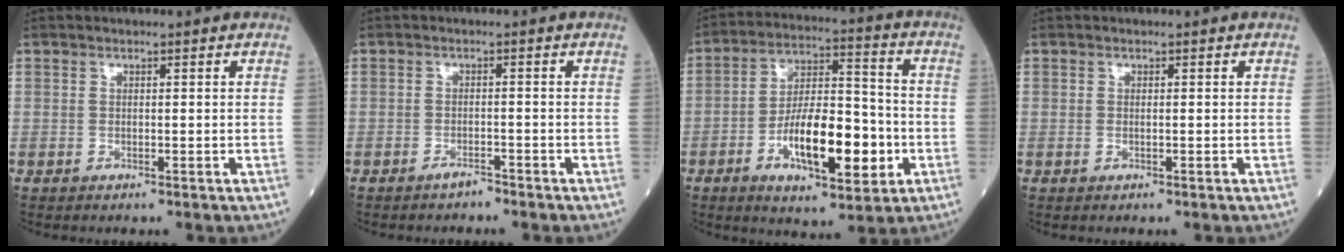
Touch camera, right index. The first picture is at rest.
{"total": 1.4, "force": [-1.3, 0.2, 0.4], "torque": [-0.009, -0.001, -0.020]}
{"total": 14.4, "force": [-4.6, 4.7, 12.8], "torque": [-0.222, 0.008, -0.076]}
{"total": 0.0}